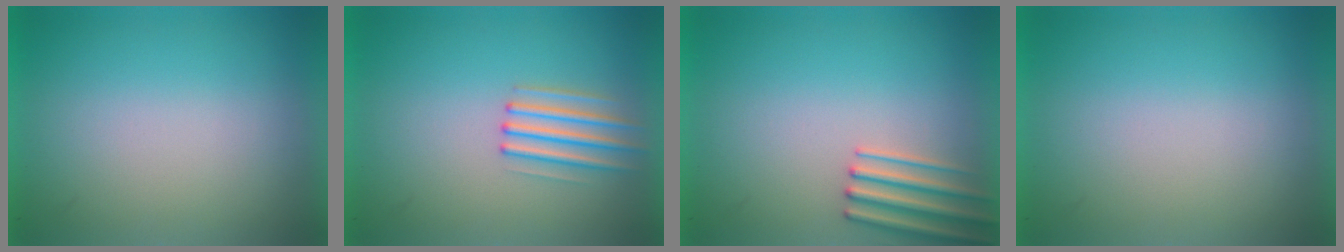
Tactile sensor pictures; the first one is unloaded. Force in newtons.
{"total": 2.2}
{"total": 2.0}
{"total": 0.0}